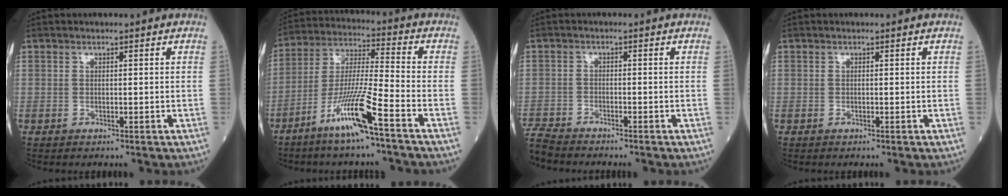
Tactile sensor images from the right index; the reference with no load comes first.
{"total": 12.6, "force": [-7.5, 0.0, 10.2], "torque": [-0.213, -0.020, -0.148]}
{"total": 7.0, "force": [-6.5, 1.6, 2.0], "torque": [-0.053, -0.014, -0.119]}
{"total": 0.0}